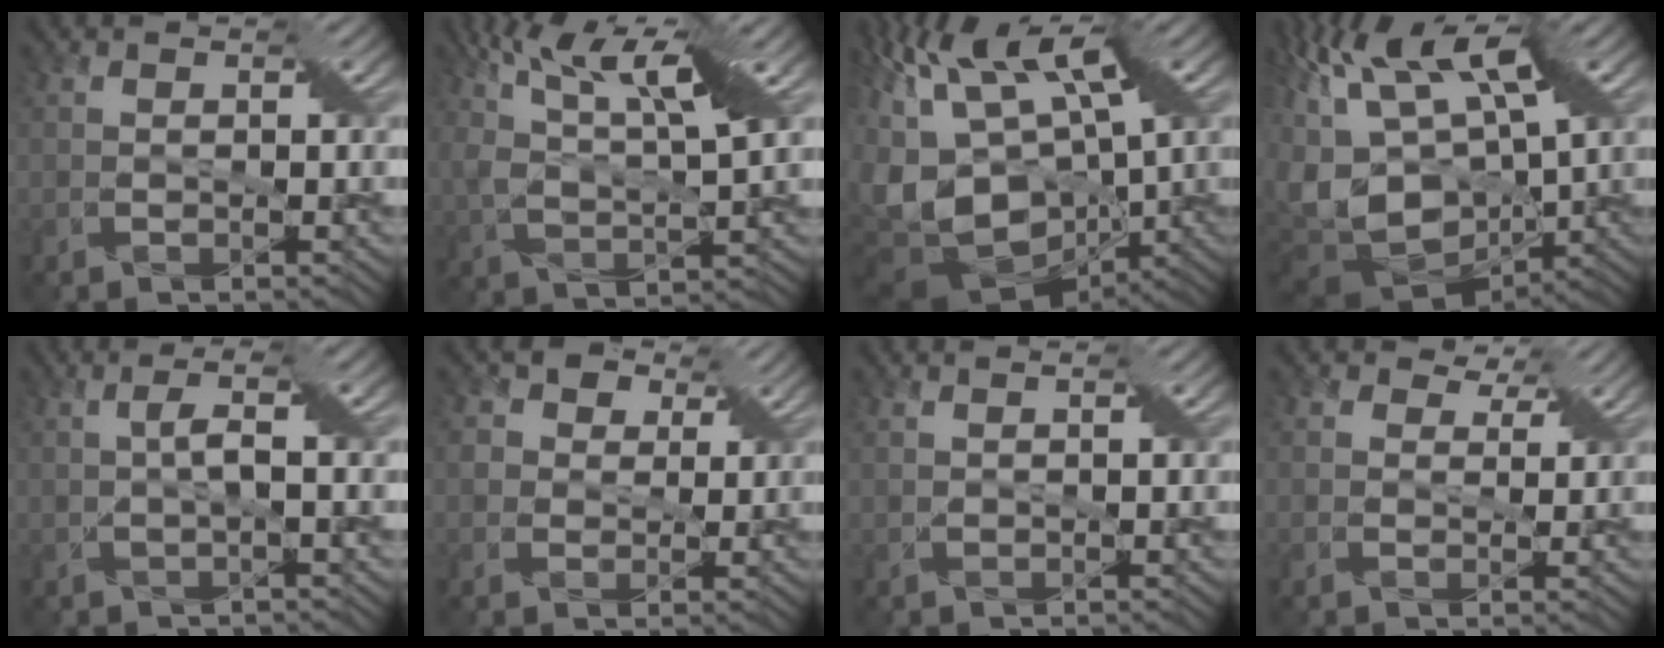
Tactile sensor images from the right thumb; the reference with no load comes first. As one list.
[{"total": 12.1, "force": [6.1, 3.9, 9.7], "torque": [-0.195, 0.016, 0.100]}, {"total": 17.1, "force": [-2.3, 10.2, 13.5], "torque": [-0.257, -0.003, -0.022]}, {"total": 16.3, "force": [-1.7, 8.5, 13.8], "torque": [-0.262, 0.004, -0.008]}, {"total": 2.2, "force": [0.1, -0.2, 2.1], "torque": [-0.044, 0.010, 0.001]}, {"total": 5.7, "force": [3.1, 4.3, 2.0], "torque": [-0.071, 0.002, 0.050]}, {"total": 0.8, "force": [0.7, -0.3, 0.3], "torque": [-0.004, -0.006, 0.013]}, {"total": 3.4, "force": [2.6, 1.8, 1.2], "torque": [-0.025, -0.005, 0.038]}]